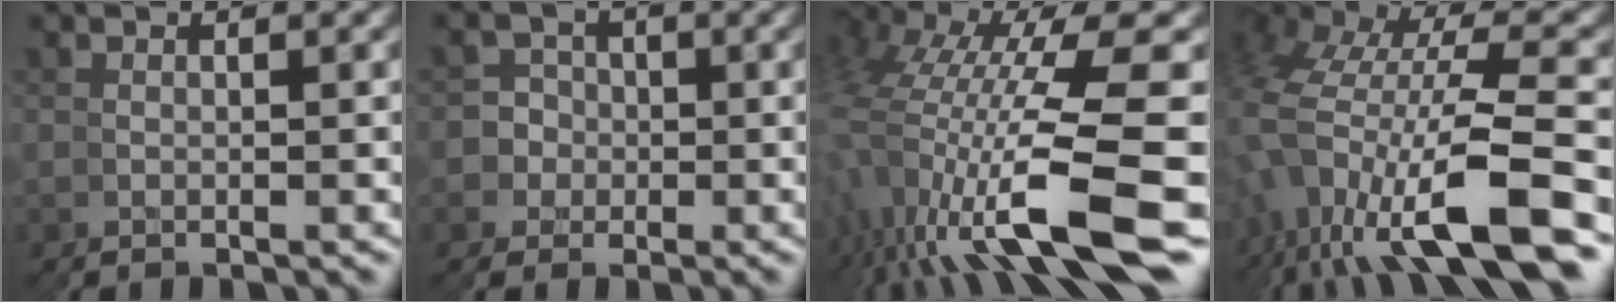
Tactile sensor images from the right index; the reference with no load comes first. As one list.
[{"total": 5.8, "force": [0.0, 5.8, -0.2], "torque": [0.019, -0.017, 0.001]}, {"total": 13.3, "force": [2.6, 7.0, 11.1], "torque": [-0.216, 0.006, 0.050]}, {"total": 7.5, "force": [1.5, 4.7, 5.6], "torque": [-0.127, 0.014, 0.022]}]